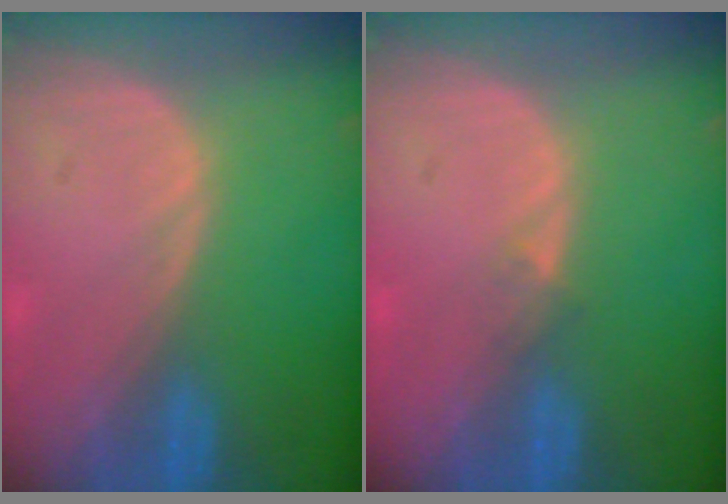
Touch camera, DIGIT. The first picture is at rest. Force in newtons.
{"total": 1.2, "press": 0.9, "slide": 0.9}